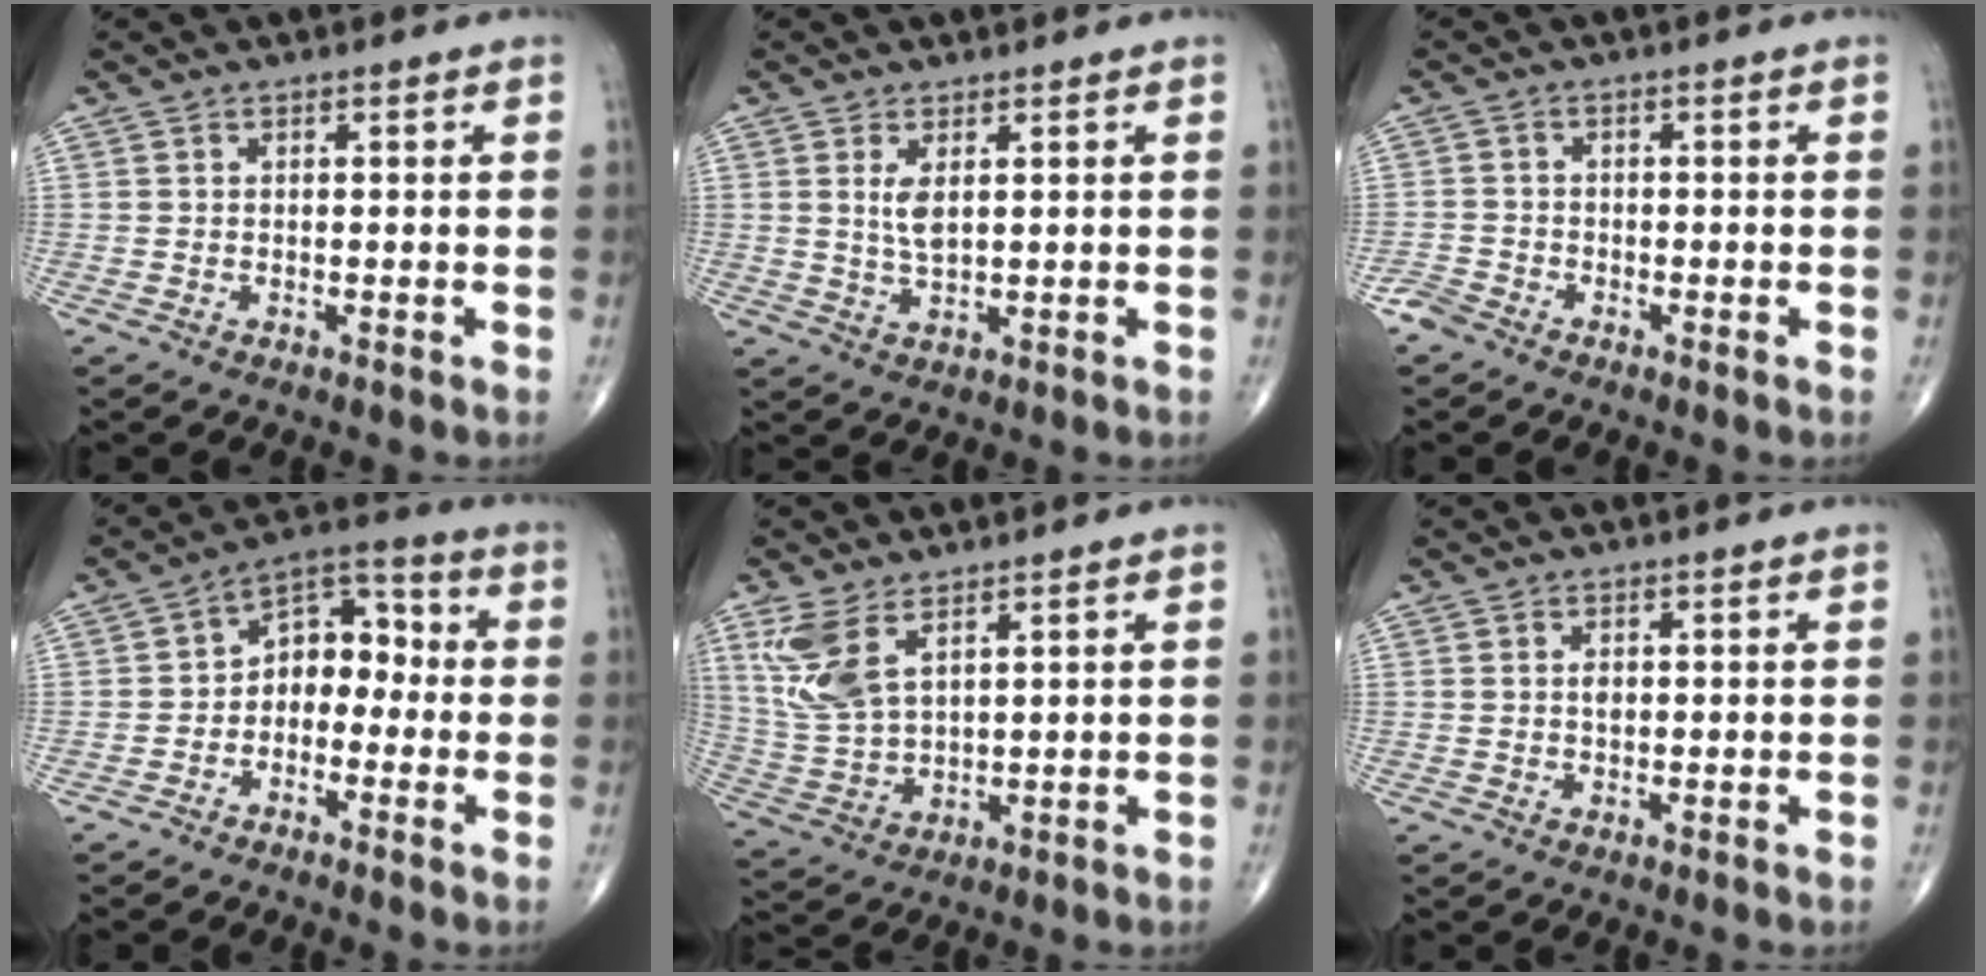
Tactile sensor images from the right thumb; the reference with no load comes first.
{"total": 3.6, "force": [1.1, 1.3, 3.1], "torque": [-0.063, -0.012, 0.028]}
{"total": 2.3, "force": [-1.9, 1.2, 0.4], "torque": [-0.006, 0.002, -0.043]}
{"total": 8.7, "force": [-1.5, 6.1, 6.0], "torque": [-0.059, 0.046, -0.043]}
{"total": 8.9, "force": [4.7, 3.9, 6.4], "torque": [-0.146, -0.015, 0.109]}
{"total": 1.1, "force": [0.2, 0.7, 0.9], "torque": [-0.014, 0.000, 0.004]}